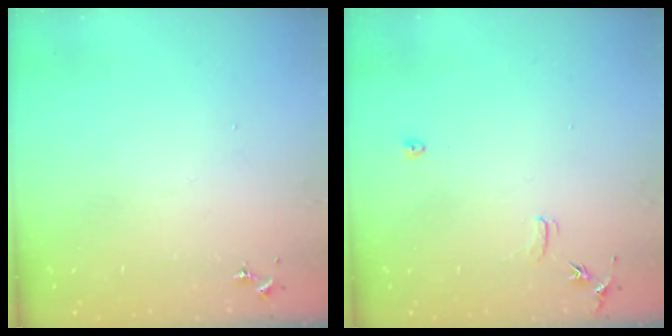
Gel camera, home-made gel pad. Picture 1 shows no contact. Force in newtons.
{"total": 6.9, "press": 6.9, "slide": 0.7}